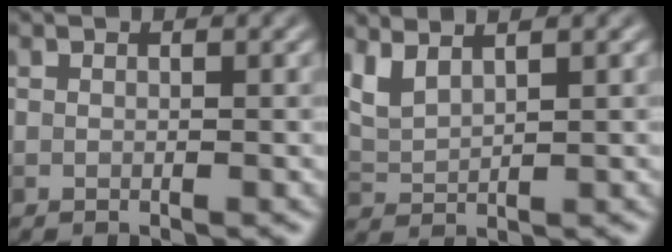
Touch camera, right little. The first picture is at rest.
{"total": 2.7, "force": [2.1, 0.8, 1.6], "torque": [-0.044, 0.005, 0.049]}